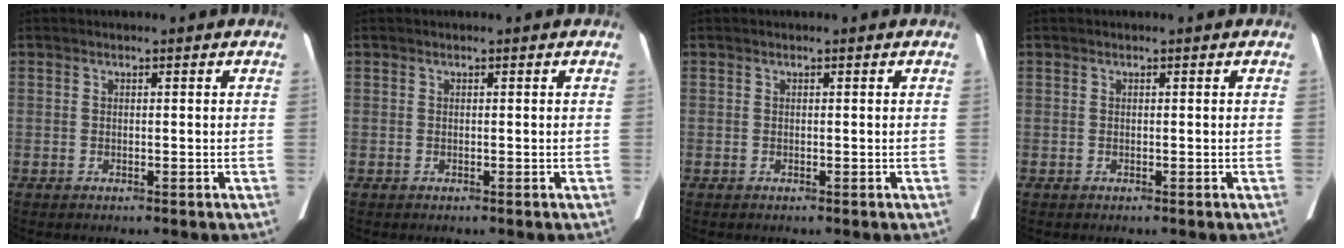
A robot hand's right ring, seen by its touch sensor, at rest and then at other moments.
{"total": 0.0}
{"total": 0.0}
{"total": 0.0}